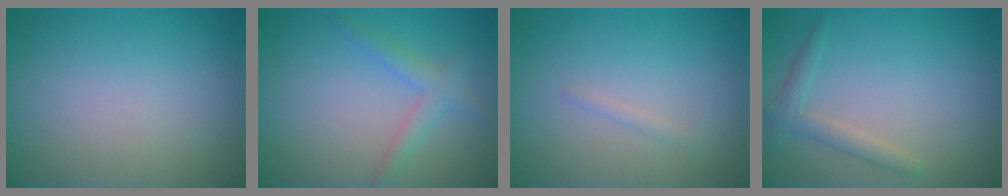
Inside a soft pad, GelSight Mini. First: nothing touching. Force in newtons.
{"total": 2.3, "press": 2.3, "slide": 0.1}
{"total": 0.6, "press": 0.6, "slide": 0.0}
{"total": 1.9, "press": 1.9, "slide": 0.1}